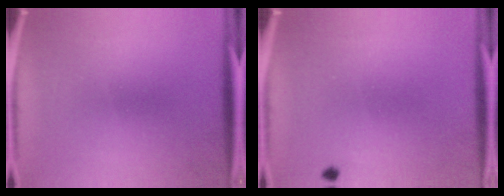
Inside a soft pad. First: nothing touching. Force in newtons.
{"total": 0.7}